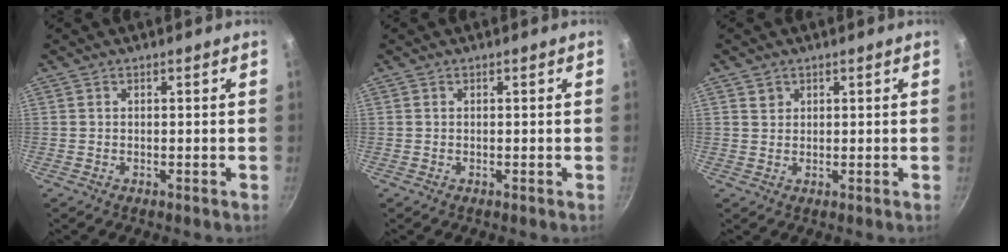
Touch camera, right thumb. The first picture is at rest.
{"total": 0.0}
{"total": 1.7, "force": [0.9, 1.4, 0.4], "torque": [0.004, 0.001, 0.013]}